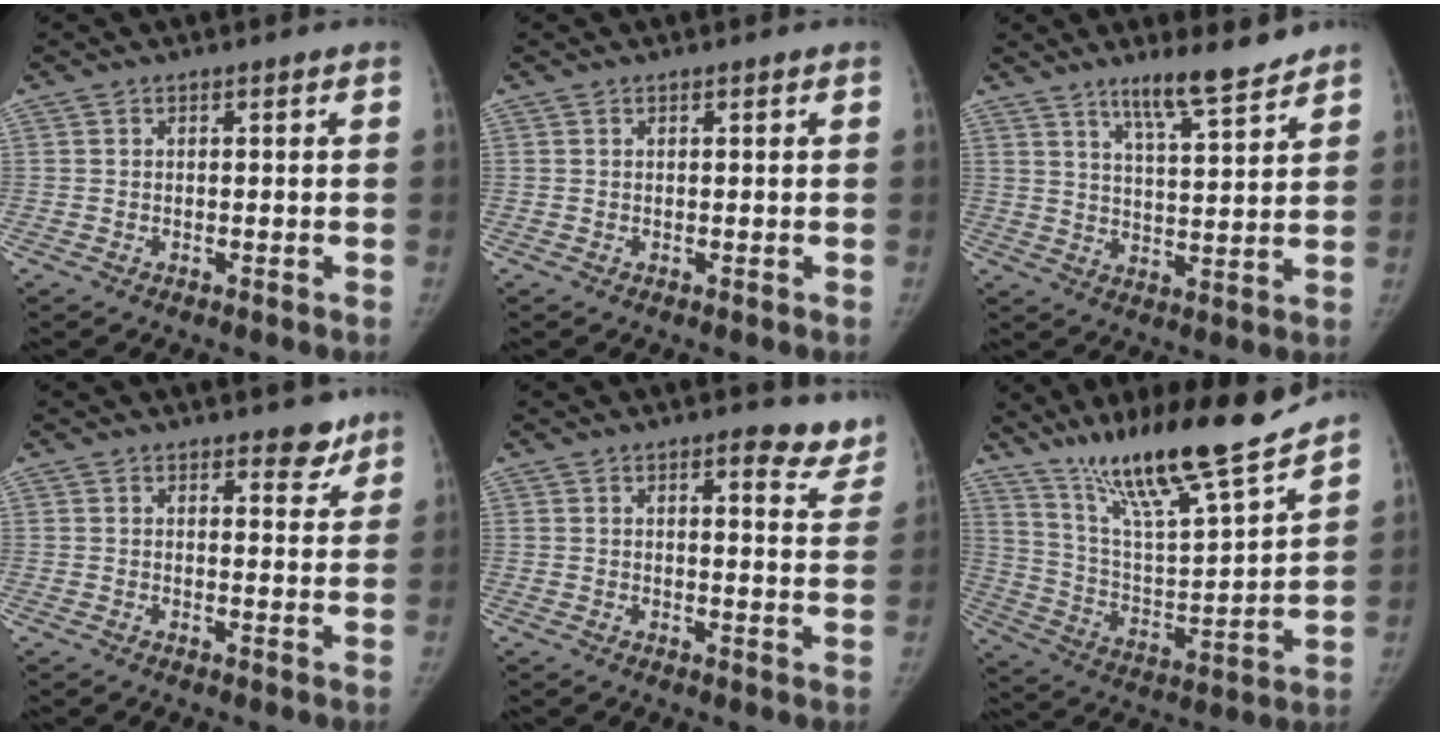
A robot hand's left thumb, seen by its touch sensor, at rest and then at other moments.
{"total": 0.0}
{"total": 9.6, "force": [7.6, 1.4, 5.8], "torque": [-0.083, -0.053, 0.129]}
{"total": 3.9, "force": [3.0, 1.9, 1.7], "torque": [0.010, -0.019, 0.039]}
{"total": 8.0, "force": [6.7, 2.8, 3.5], "torque": [-0.003, -0.038, 0.060]}
{"total": 22.2, "force": [17.5, 2.5, 13.4], "torque": [-0.204, -0.087, 0.308]}